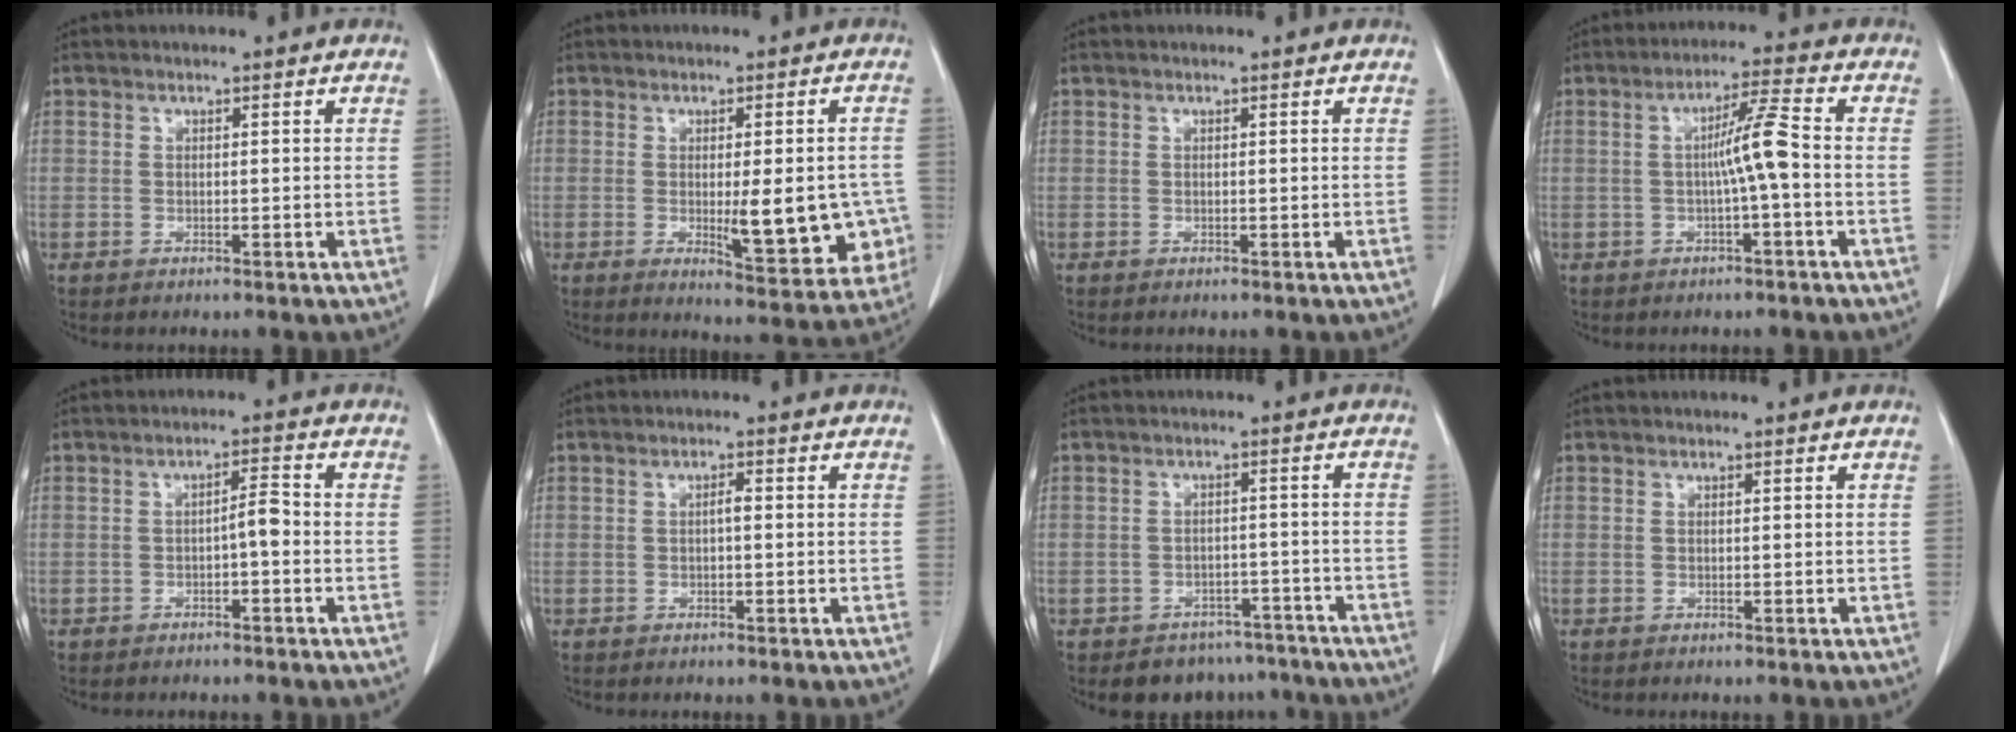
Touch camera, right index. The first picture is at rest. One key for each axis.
{"total": 11.5, "fx": -1.9, "fy": 3.3, "fz": 10.9, "tx": -0.124, "ty": -0.010, "tz": -0.017}
{"total": 0.0}
{"total": 5.7, "fx": -0.6, "fy": -0.4, "fz": 5.6, "tx": -0.094, "ty": 0.012, "tz": -0.011}
{"total": 2.8, "fx": -0.8, "fy": 0.5, "fz": 2.6, "tx": -0.039, "ty": 0.006, "tz": -0.014}
{"total": 1.2, "fx": 0.0, "fy": 0.3, "fz": 1.1, "tx": -0.017, "ty": 0.005, "tz": -0.002}
{"total": 7.6, "fx": -6.1, "fy": 4.5, "fz": 0.0, "tx": 0.025, "ty": 0.029, "tz": -0.075}
{"total": 0.0}